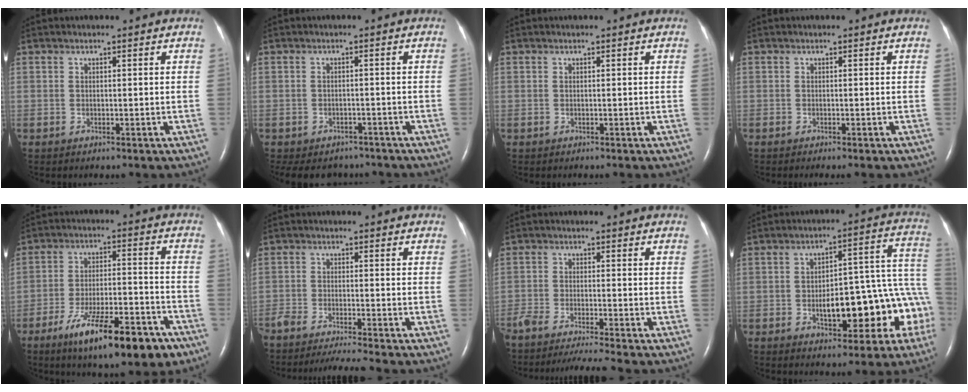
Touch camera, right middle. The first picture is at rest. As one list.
[{"total": 9.1, "force": [-7.7, 4.4, 1.7], "torque": [-0.035, 0.005, -0.093]}, {"total": 0.0}, {"total": 0.7, "force": [-0.6, 0.0, 0.4], "torque": [-0.007, -0.001, -0.007]}, {"total": 16.3, "force": [-10.3, 3.9, 12.1], "torque": [-0.170, -0.007, -0.160]}, {"total": 9.1, "force": [-8.2, -1.0, 3.8], "torque": [-0.047, -0.024, -0.134]}, {"total": 11.3, "force": [-10.1, -1.0, 5.1], "torque": [-0.065, -0.028, -0.162]}, {"total": 16.0, "force": [-4.8, 5.7, 14.1], "torque": [-0.137, 0.050, -0.051]}]